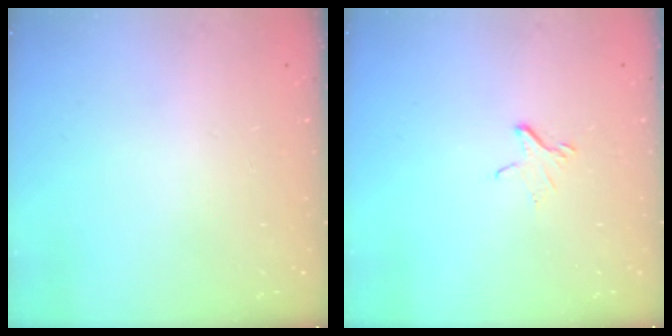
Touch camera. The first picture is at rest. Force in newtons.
{"total": 3.1, "press": 3.1, "slide": 0.3}